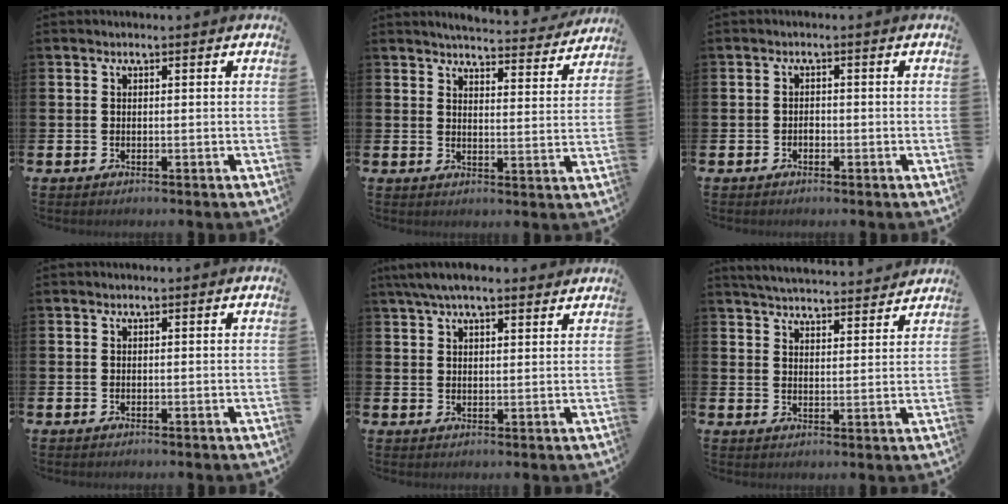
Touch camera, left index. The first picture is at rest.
{"total": 5.0, "force": [5.0, 0.3, 0.5], "torque": [-0.011, -0.044, 0.083]}
{"total": 1.0, "force": [-0.6, 0.8, 0.3], "torque": [-0.001, -0.001, -0.013]}
{"total": 0.0}
{"total": 5.5, "force": [4.8, 1.2, 2.4], "torque": [-0.052, -0.010, 0.087]}
{"total": 5.0, "force": [5.0, 0.4, 0.2], "torque": [-0.014, -0.039, 0.087]}